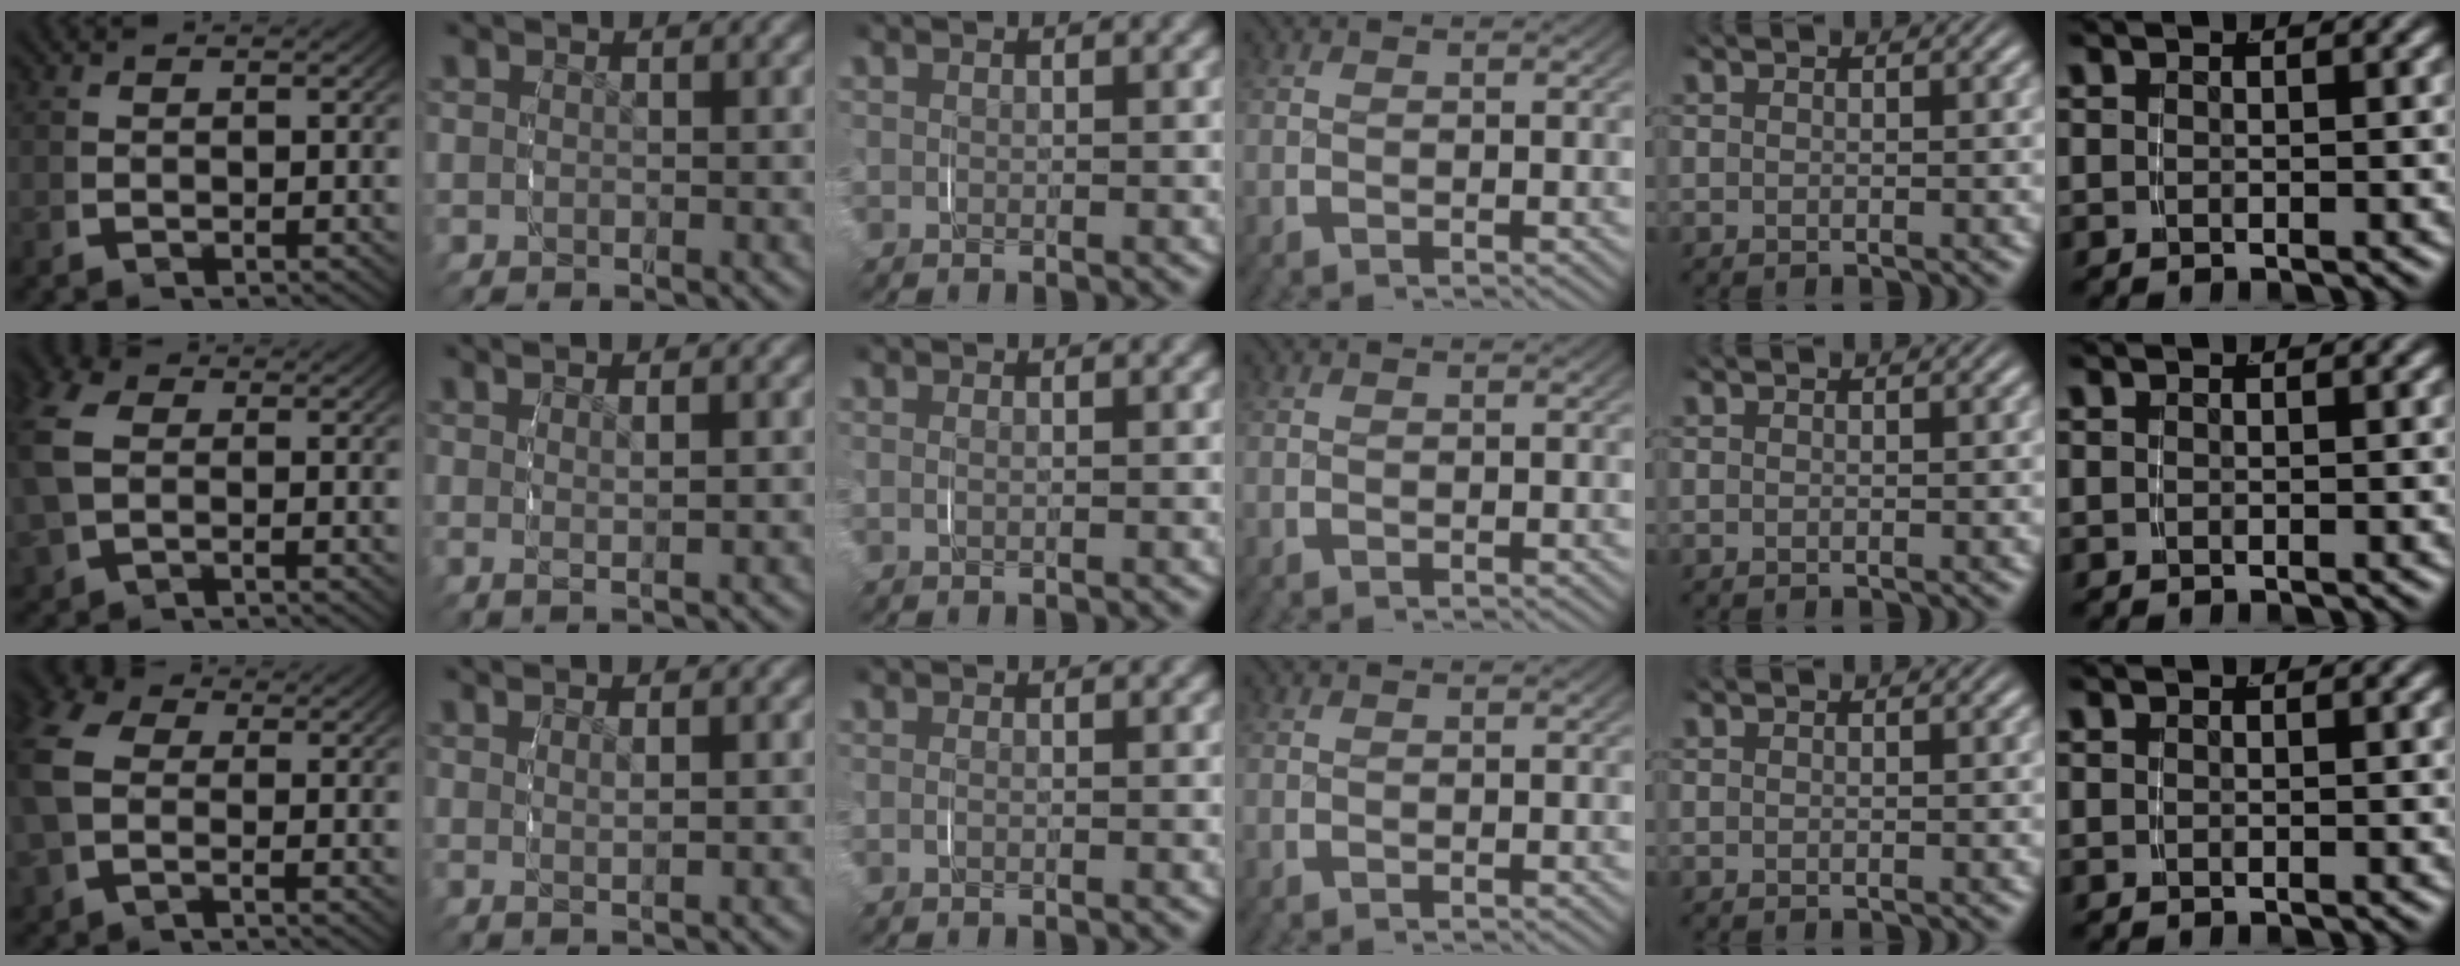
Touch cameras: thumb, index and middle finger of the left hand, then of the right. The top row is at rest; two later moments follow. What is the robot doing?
{"motion": "grasp_and_lifting", "object": "jacket"}